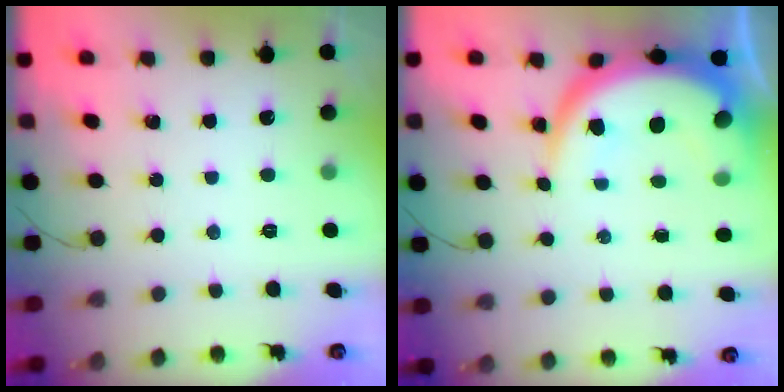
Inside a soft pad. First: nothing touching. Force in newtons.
{"total": 13.2, "press": 13.2, "slide": 1.2}